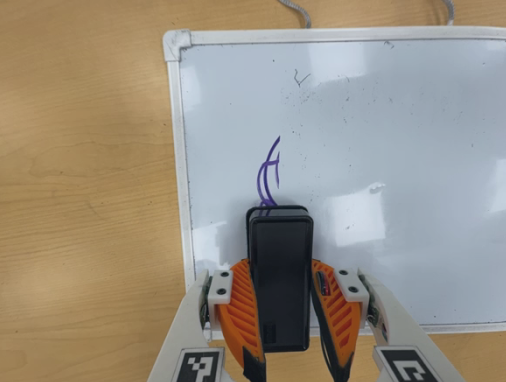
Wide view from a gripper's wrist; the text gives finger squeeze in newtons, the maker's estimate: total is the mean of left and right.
{"total": 7.6, "left": 6.2, "right": 9.0}